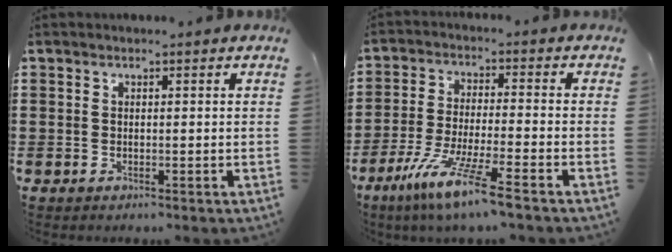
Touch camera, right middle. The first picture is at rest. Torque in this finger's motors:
{"motor_torque": [2.14, 0.00, 0.84, 0.19]}